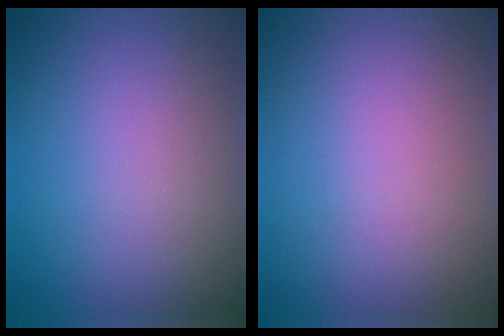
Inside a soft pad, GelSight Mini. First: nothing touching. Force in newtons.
{"total": 0.0}